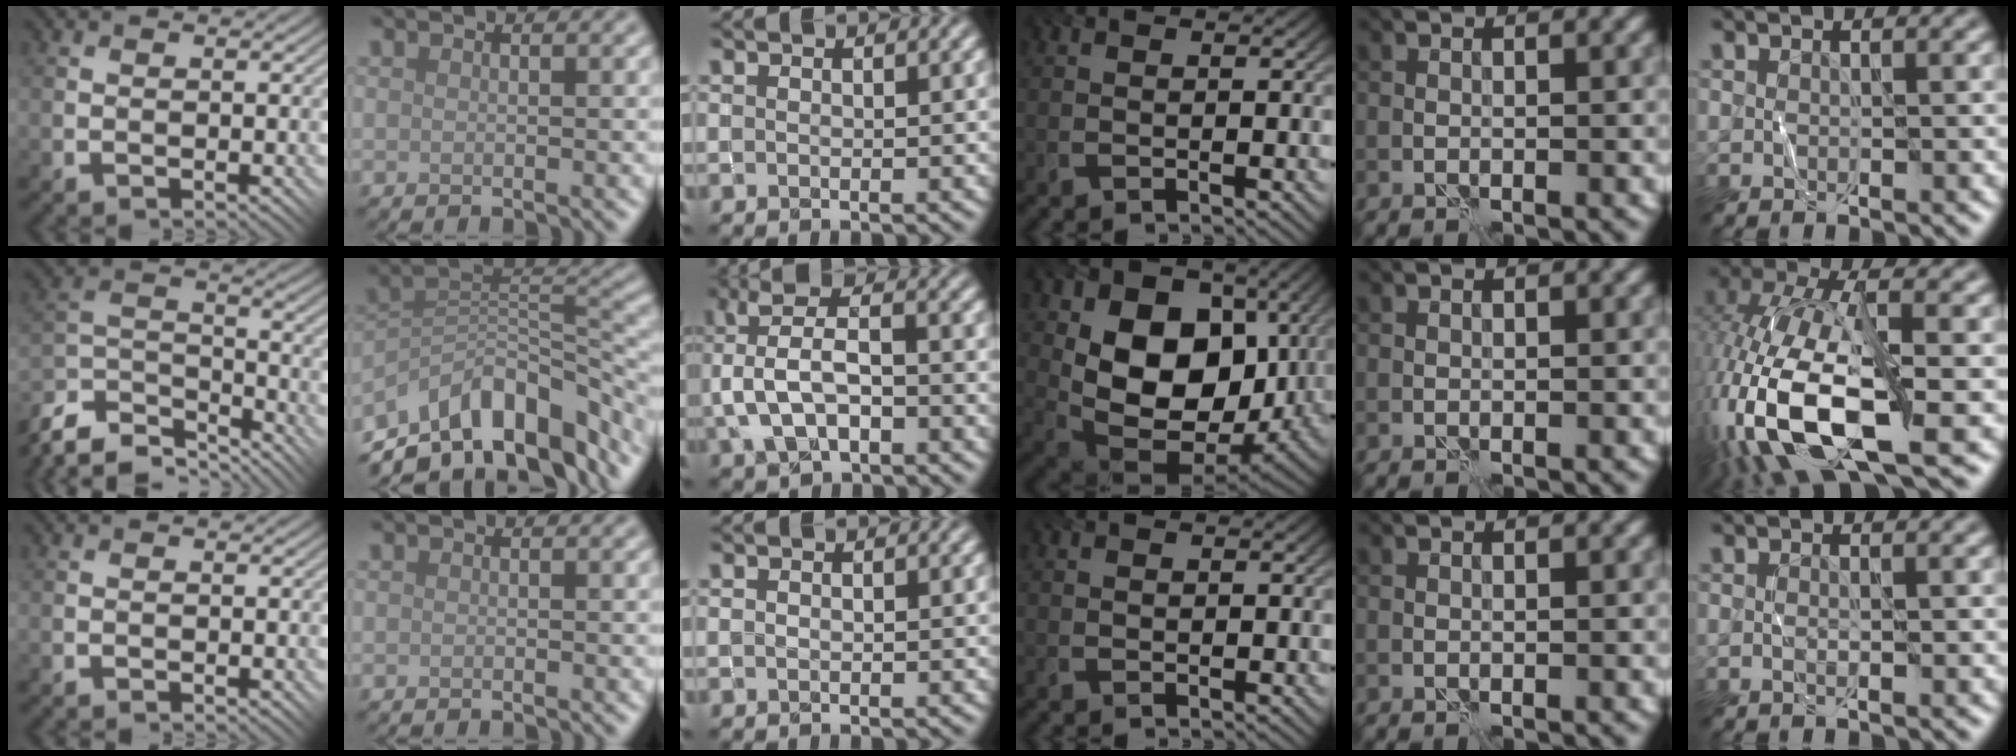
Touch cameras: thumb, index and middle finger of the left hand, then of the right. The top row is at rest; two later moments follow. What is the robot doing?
{"motion": "fold", "object": "shorts"}